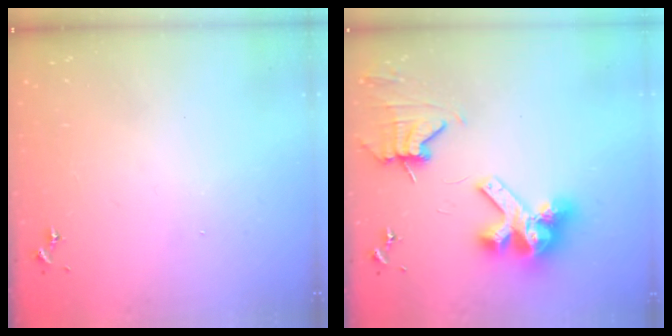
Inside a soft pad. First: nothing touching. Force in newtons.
{"total": 13.8, "press": 13.6, "slide": 1.9}